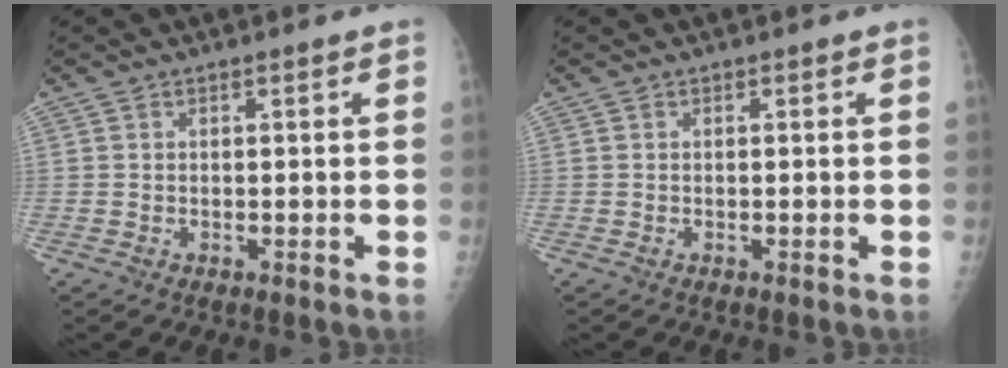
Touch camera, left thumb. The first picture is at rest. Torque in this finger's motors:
{"motor_torque": [-0.01, 0.03, -0.07, -0.06, 0.00]}